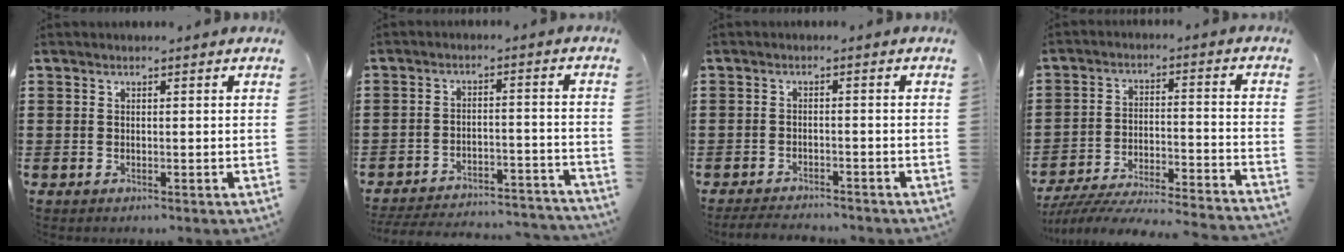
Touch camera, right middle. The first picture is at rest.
{"total": 5.0, "force": [-4.8, 0.4, 1.2], "torque": [-0.033, -0.002, -0.101]}
{"total": 2.4, "force": [-2.4, 0.1, 0.3], "torque": [-0.010, -0.003, -0.049]}
{"total": 6.1, "force": [-5.9, -0.1, 1.8], "torque": [-0.037, -0.013, -0.119]}